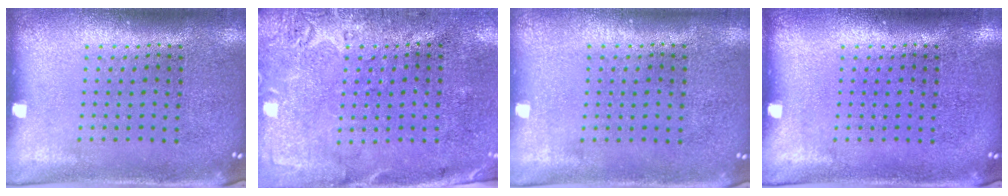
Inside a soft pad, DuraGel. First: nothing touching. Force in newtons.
{"total": 2.8, "press": 2.2, "slide": 1.7}
{"total": 0.0}
{"total": 0.0}